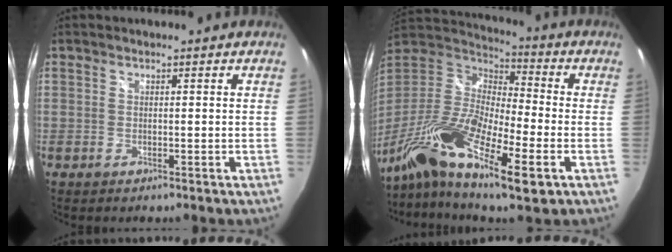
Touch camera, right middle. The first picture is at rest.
{"total": 22.0, "force": [-10.9, 6.6, 17.9], "torque": [-0.349, -0.043, -0.219]}